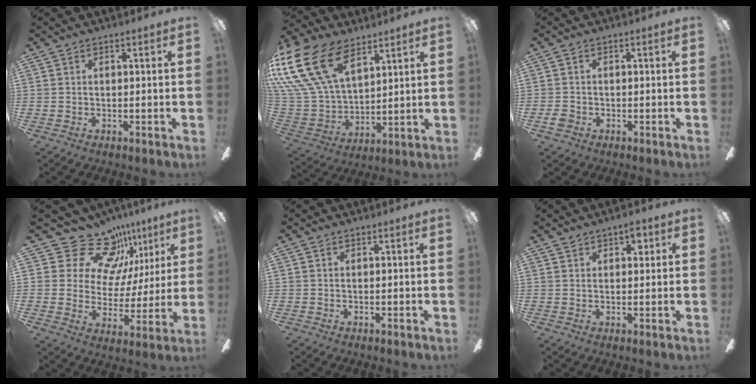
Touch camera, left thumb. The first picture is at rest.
{"total": 25.2, "force": [13.2, 15.0, 15.4], "torque": [-0.338, -0.068, 0.243]}
{"total": 2.2, "force": [-1.0, 1.7, 1.1], "torque": [-0.023, 0.005, -0.021]}
{"total": 17.6, "force": [11.9, 11.1, 6.7], "torque": [-0.117, -0.075, 0.219]}
{"total": 0.0}
{"total": 3.1, "force": [2.0, 1.8, 1.6], "torque": [-0.009, -0.004, 0.030]}